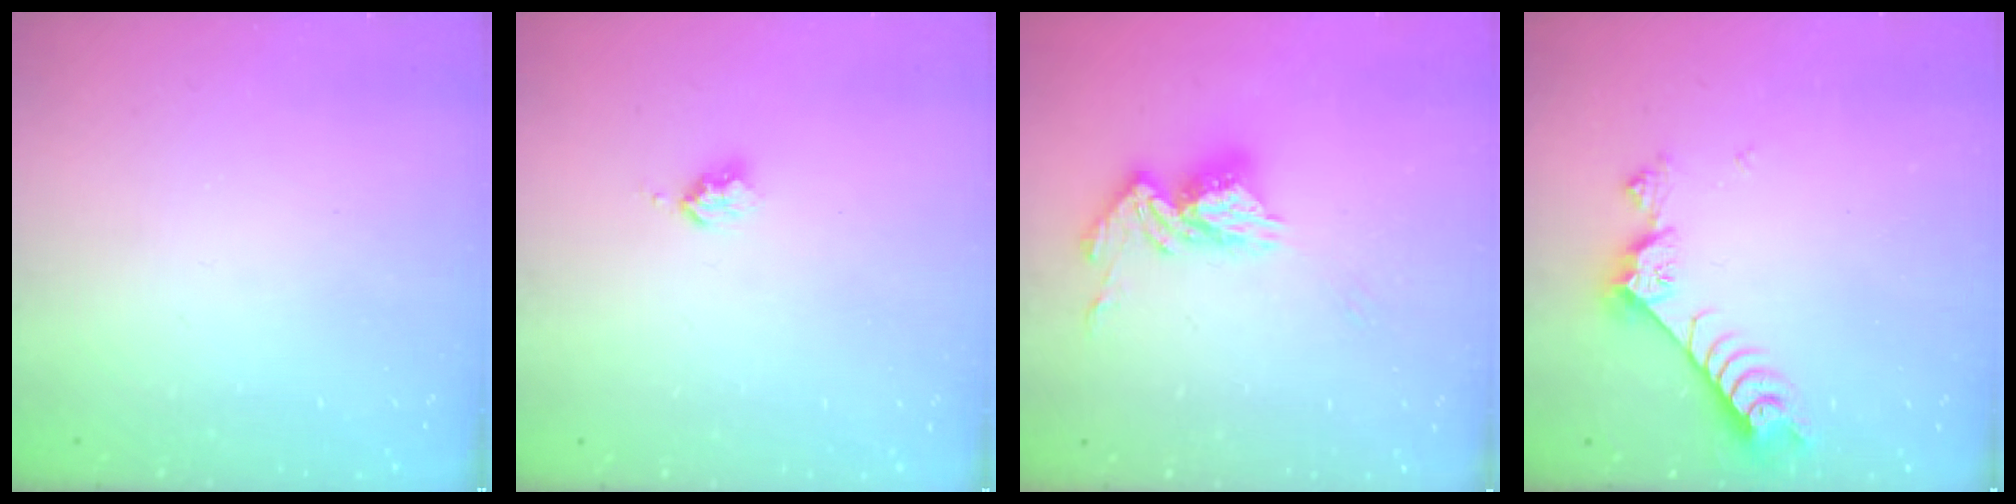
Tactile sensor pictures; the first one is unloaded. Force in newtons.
{"total": 2.5, "press": 2.5, "slide": 0.3}
{"total": 13.6, "press": 13.5, "slide": 1.3}
{"total": 8.5, "press": 8.4, "slide": 1.4}